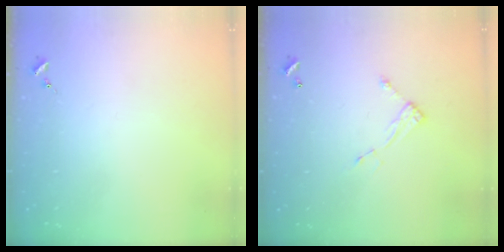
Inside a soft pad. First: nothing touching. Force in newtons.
{"total": 4.7, "press": 4.6, "slide": 0.4}